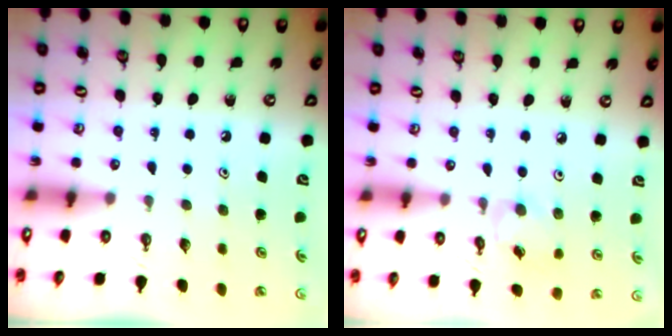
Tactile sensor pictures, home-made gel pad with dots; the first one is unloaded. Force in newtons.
{"total": 4.0, "press": 3.9, "slide": 0.5}